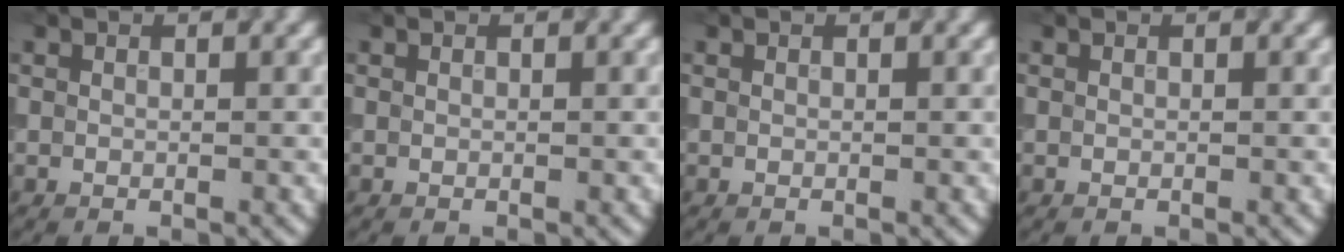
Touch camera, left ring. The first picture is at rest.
{"total": 0.0}
{"total": 0.0}
{"total": 0.0}